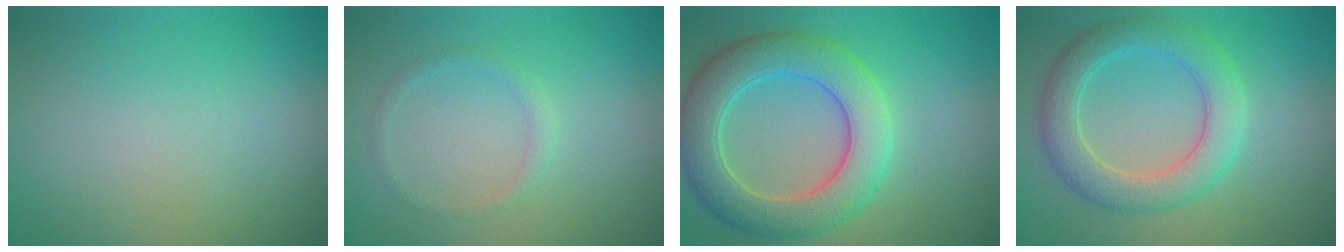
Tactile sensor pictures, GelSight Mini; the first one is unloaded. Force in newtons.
{"total": 1.2, "press": 1.2, "slide": 0.0}
{"total": 7.5, "press": 7.5, "slide": 0.6}
{"total": 5.0, "press": 5.0, "slide": 0.5}